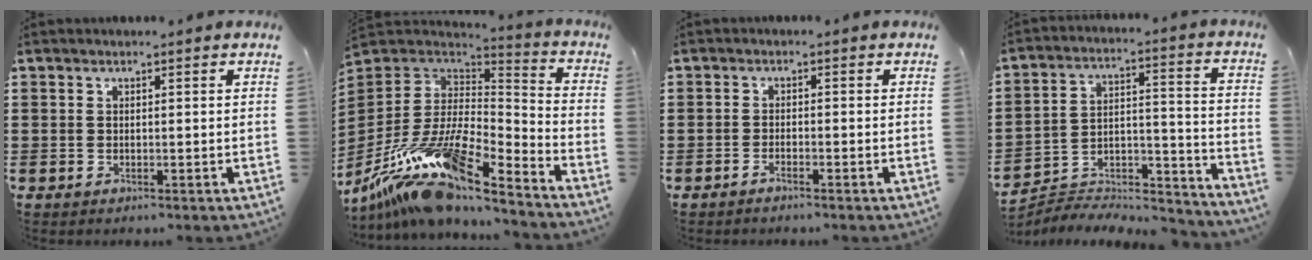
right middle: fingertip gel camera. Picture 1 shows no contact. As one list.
[{"total": 13.9, "force": [-9.7, 3.4, 9.4], "torque": [-0.213, -0.007, -0.193]}, {"total": 1.2, "force": [-1.1, -0.1, 0.6], "torque": [-0.012, -0.004, -0.019]}, {"total": 5.0, "force": [-4.9, 0.7, 0.2], "torque": [-0.002, -0.003, -0.103]}]